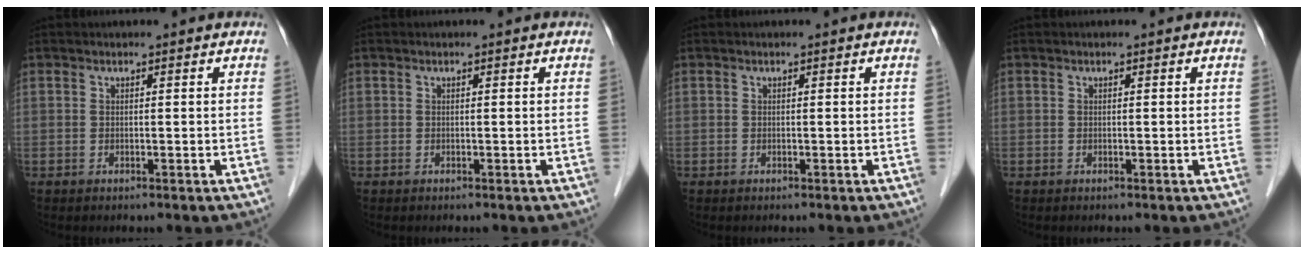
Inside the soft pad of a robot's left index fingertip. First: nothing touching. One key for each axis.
{"total": 0.0}
{"total": 0.0}
{"total": 0.0}